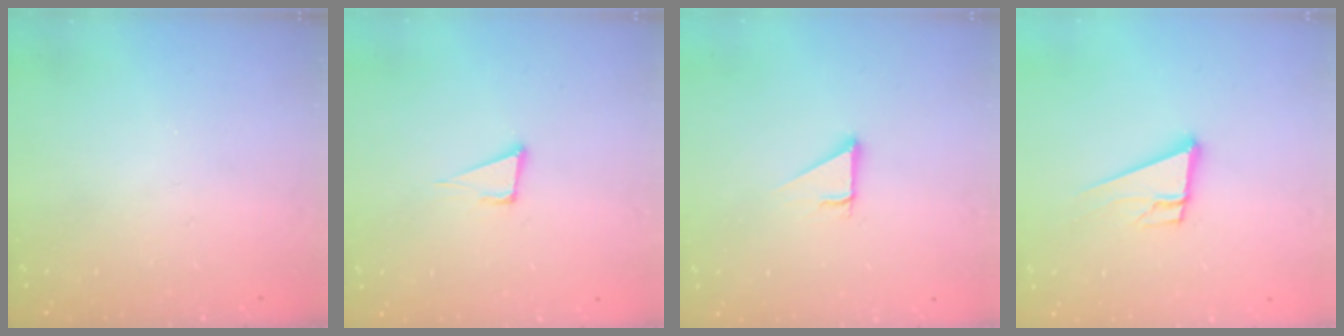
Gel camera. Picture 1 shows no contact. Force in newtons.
{"total": 5.2, "press": 4.2, "slide": 3.1}
{"total": 2.7, "press": 2.7, "slide": 0.3}
{"total": 10.6, "press": 10.1, "slide": 3.3}